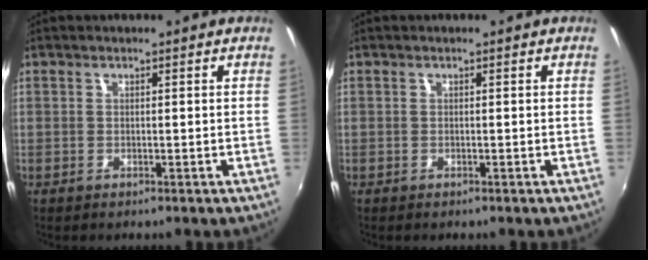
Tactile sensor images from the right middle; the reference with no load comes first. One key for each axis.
{"total": 0.0}